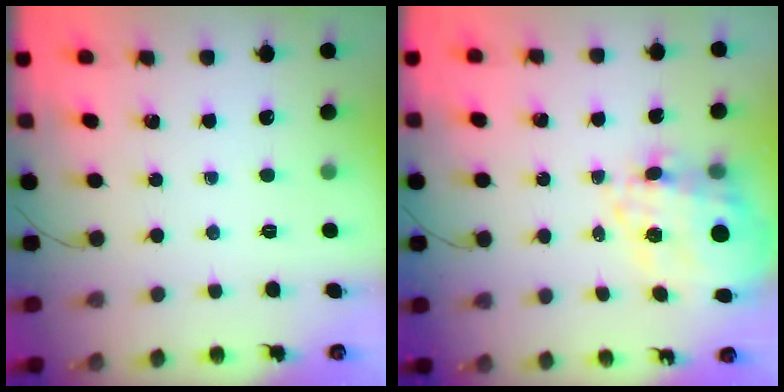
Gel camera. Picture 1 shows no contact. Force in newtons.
{"total": 16.1, "press": 15.6, "slide": 3.8}